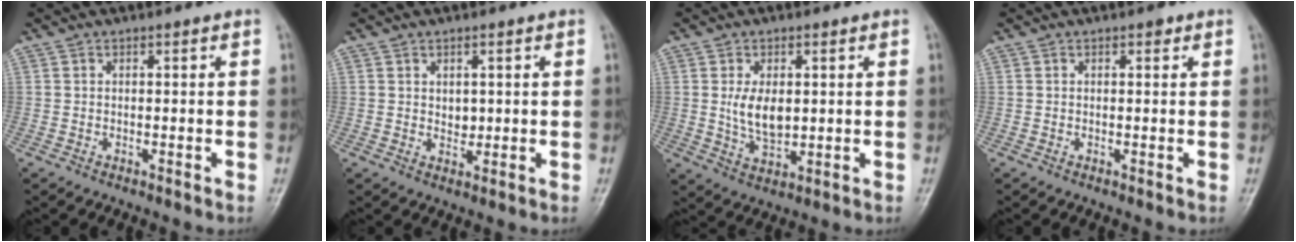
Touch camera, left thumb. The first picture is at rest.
{"total": 2.2, "force": [0.6, 1.6, 1.4], "torque": [-0.011, -0.006, 0.013]}
{"total": 6.8, "force": [0.9, 3.9, 5.5], "torque": [-0.089, -0.013, 0.023]}
{"total": 0.9, "force": [0.5, 0.5, 0.5], "torque": [0.000, -0.001, 0.003]}